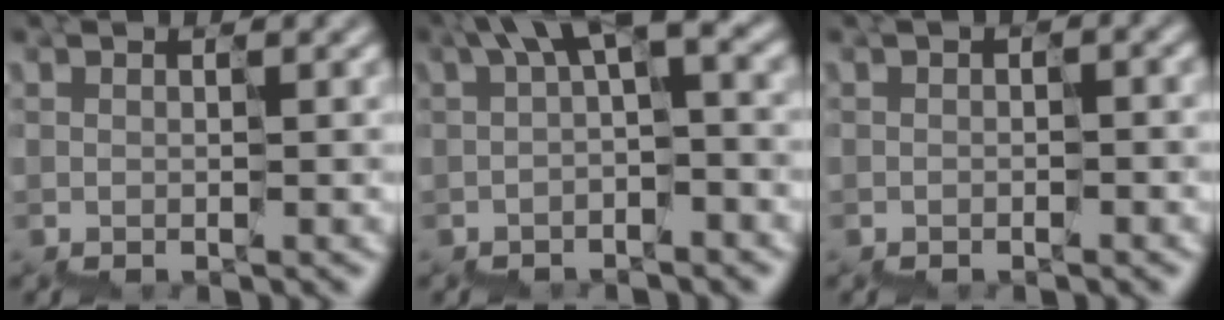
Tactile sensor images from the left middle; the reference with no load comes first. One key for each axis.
{"total": 4.8, "fx": 1.4, "fy": 1.6, "fz": 4.3, "tx": -0.070, "ty": 0.016, "tz": 0.015}
{"total": 1.0, "fx": -0.4, "fy": 0.5, "fz": 0.7, "tx": -0.007, "ty": 0.006, "tz": -0.009}